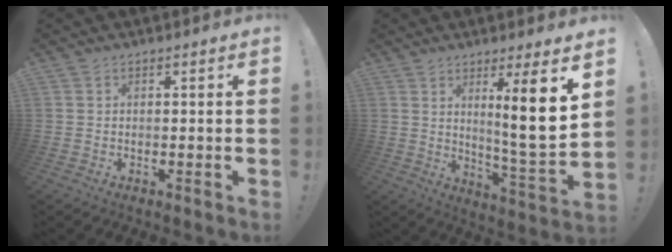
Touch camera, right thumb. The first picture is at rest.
{"total": 13.1, "force": [4.6, 0.6, 12.3], "torque": [-0.179, -0.037, 0.060]}